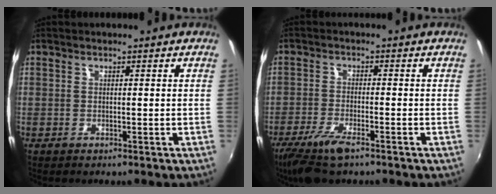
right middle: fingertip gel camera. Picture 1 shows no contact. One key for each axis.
{"total": 8.0, "fx": -5.6, "fy": 2.0, "fz": 5.3, "tx": -0.130, "ty": -0.022, "tz": -0.110}